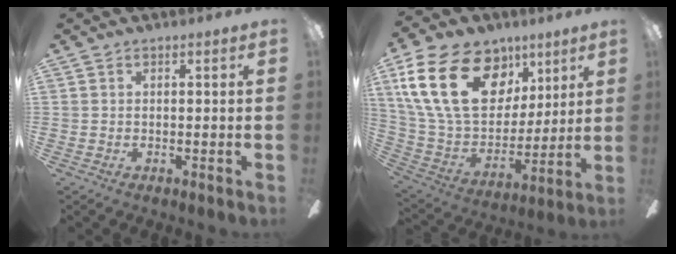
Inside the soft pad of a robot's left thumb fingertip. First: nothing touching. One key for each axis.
{"total": 26.5, "fx": 10.9, "fy": 17.4, "fz": 16.7, "tx": -0.330, "ty": -0.033, "tz": 0.200}